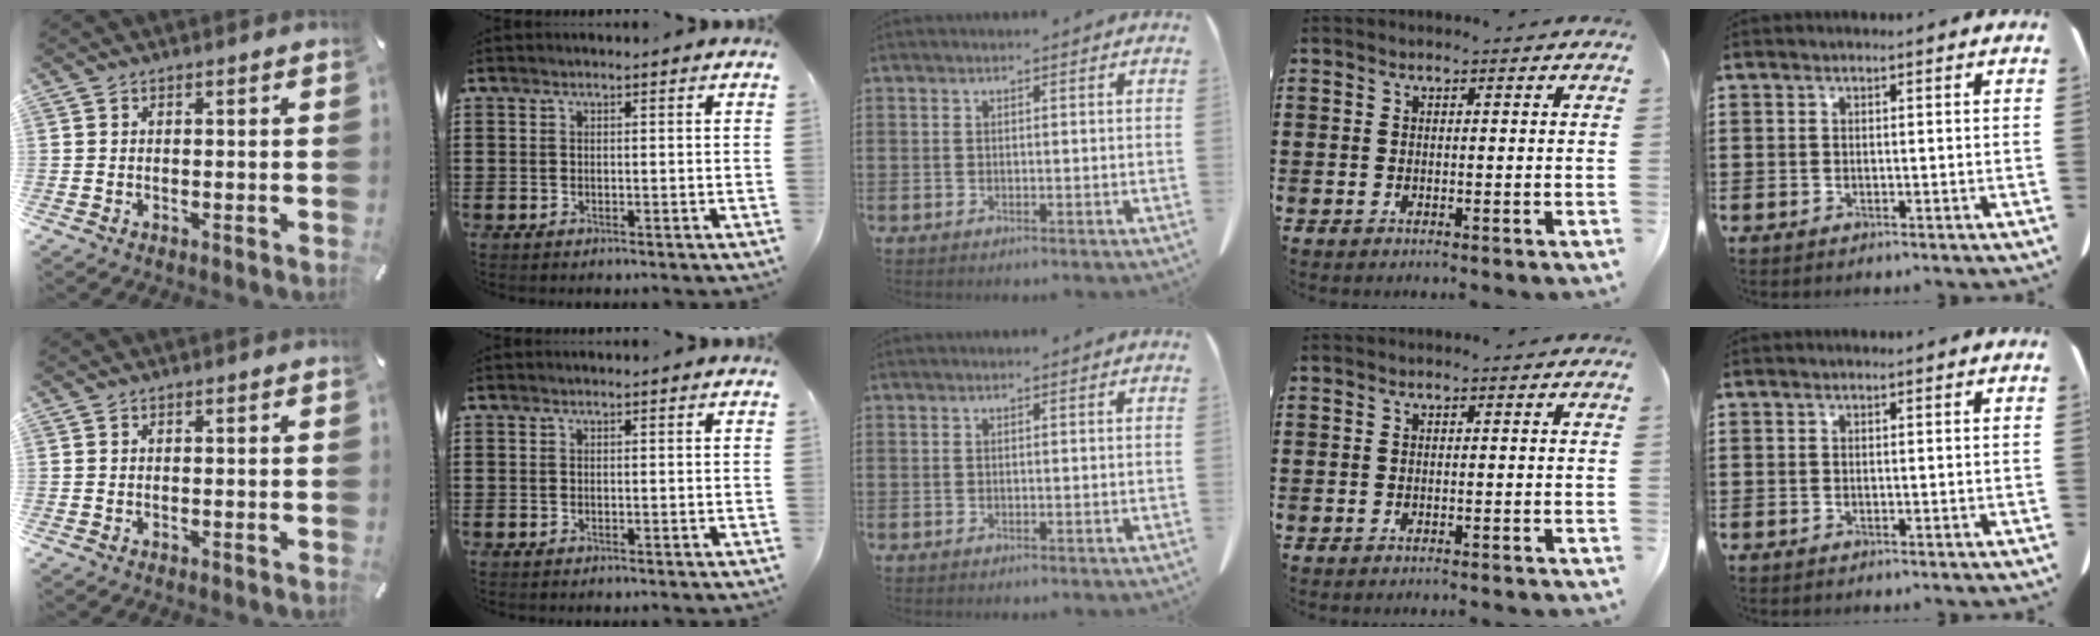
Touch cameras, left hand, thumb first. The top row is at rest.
{"ring": {"total": 0.6, "force": [-0.6, -0.1, 0.2], "torque": [-0.005, -0.002, -0.011]}}